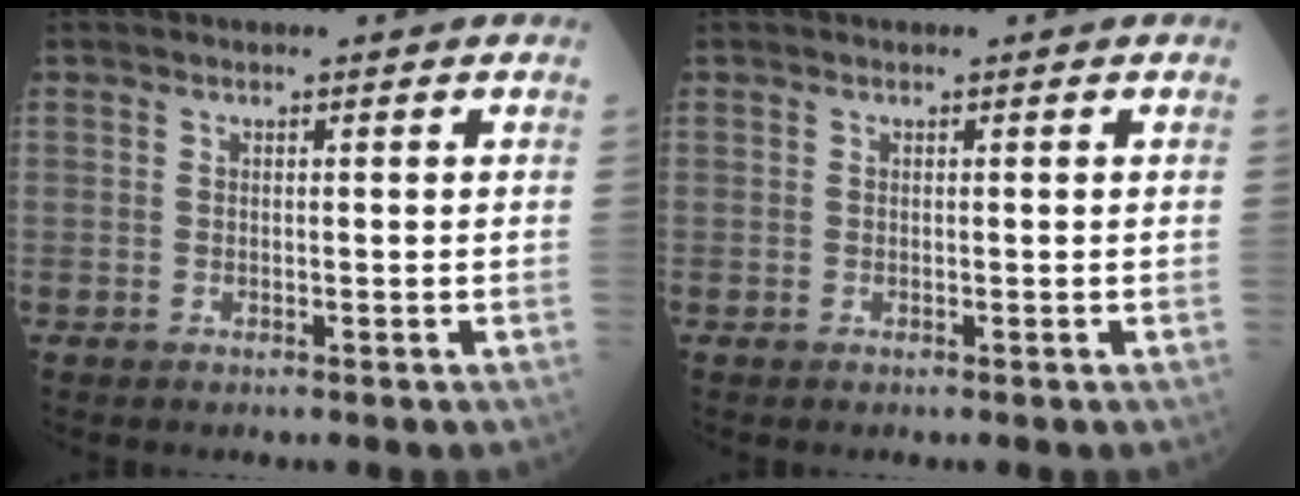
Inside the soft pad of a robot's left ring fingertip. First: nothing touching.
{"total": 0.0}